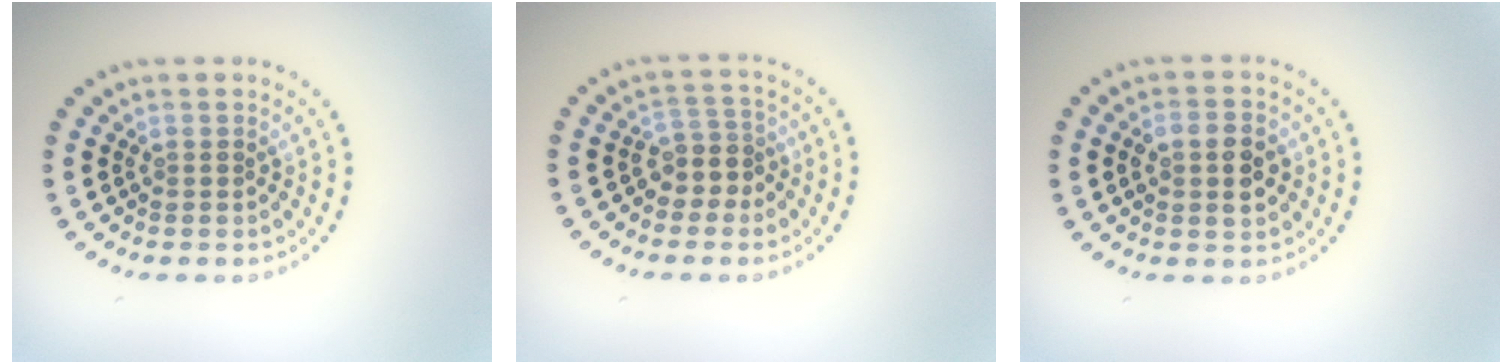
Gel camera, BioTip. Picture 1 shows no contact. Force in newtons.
{"total": 2.6, "press": 2.2, "slide": 1.5}
{"total": 3.0, "press": 3.0, "slide": 0.2}